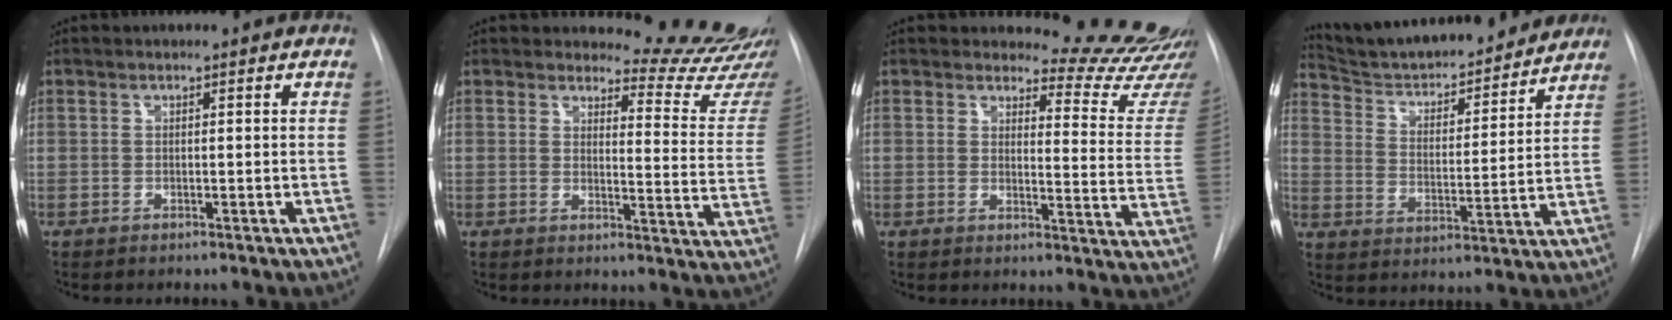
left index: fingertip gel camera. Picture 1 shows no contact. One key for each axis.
{"total": 14.8, "fx": 14.6, "fy": 0.7, "fz": 2.1, "tx": -0.005, "ty": -0.134, "tz": 0.145}
{"total": 15.8, "fx": 15.4, "fy": 1.8, "fz": 2.6, "tx": -0.004, "ty": -0.135, "tz": 0.148}
{"total": 19.8, "fx": 18.3, "fy": 3.4, "fz": 6.8, "tx": -0.102, "ty": 0.001, "tz": 0.273}